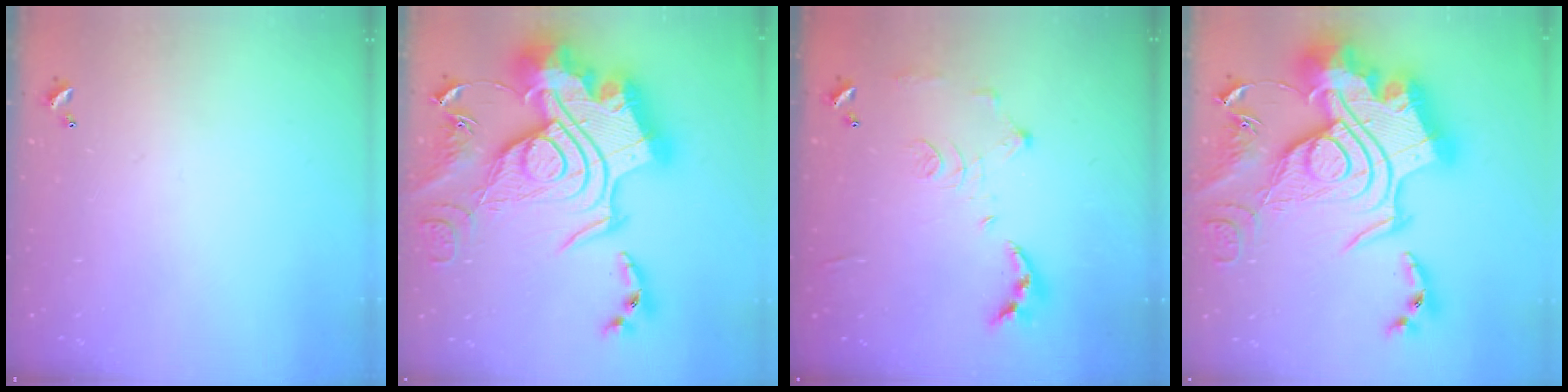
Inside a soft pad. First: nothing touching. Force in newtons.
{"total": 0.7, "press": 0.7, "slide": 0.1}
{"total": 10.7, "press": 10.6, "slide": 0.5}
{"total": 0.7, "press": 0.7, "slide": 0.1}